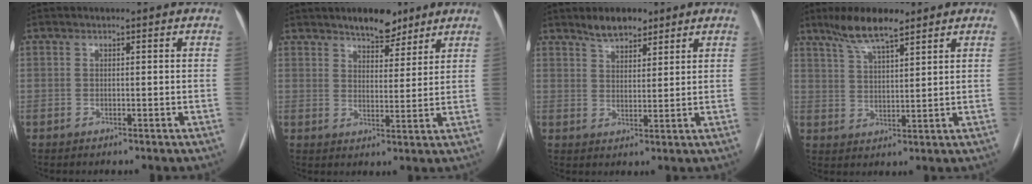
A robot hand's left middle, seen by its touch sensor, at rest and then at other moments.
{"total": 6.6, "force": [5.2, 2.7, 3.1], "torque": [-0.041, 0.004, 0.083]}
{"total": 4.8, "force": [3.9, 2.0, 2.1], "torque": [-0.039, 0.006, 0.070]}
{"total": 7.8, "force": [5.9, 1.3, 4.9], "torque": [-0.097, 0.010, 0.109]}